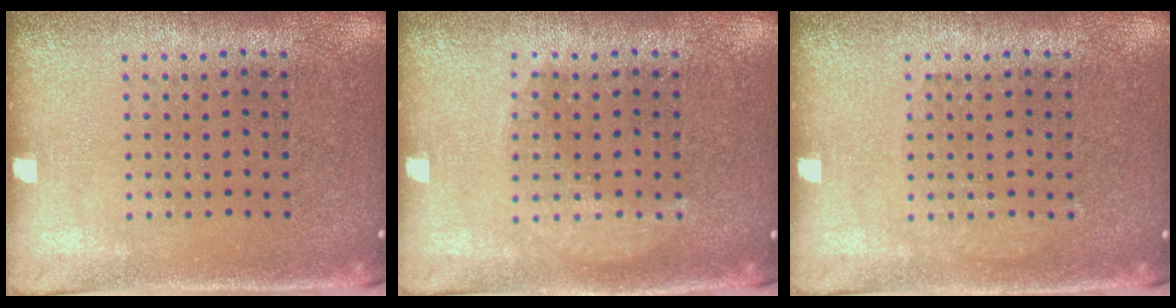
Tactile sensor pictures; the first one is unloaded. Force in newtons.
{"total": 1.7, "press": 1.7, "slide": 0.4}
{"total": 0.8, "press": 0.8, "slide": 0.1}